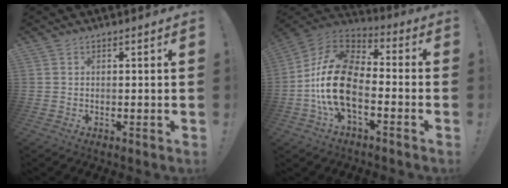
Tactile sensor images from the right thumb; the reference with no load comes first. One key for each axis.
{"total": 19.5, "fx": -4.2, "fy": 11.4, "fz": 15.3, "tx": -0.295, "ty": 0.033, "tz": -0.066}